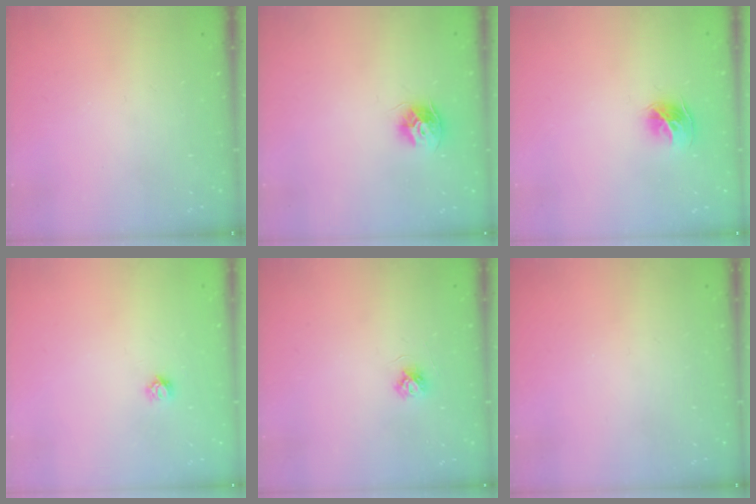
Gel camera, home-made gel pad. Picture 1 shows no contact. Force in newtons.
{"total": 8.5, "press": 8.5, "slide": 0.4}
{"total": 9.2, "press": 9.1, "slide": 0.9}
{"total": 3.7, "press": 3.7, "slide": 0.2}
{"total": 3.7, "press": 3.6, "slide": 0.4}
{"total": 0.0}